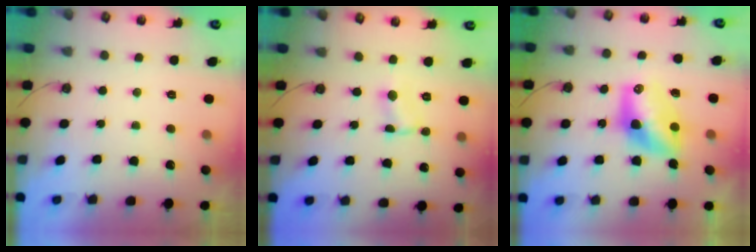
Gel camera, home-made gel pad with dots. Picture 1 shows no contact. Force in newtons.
{"total": 1.2, "press": 1.2, "slide": 0.2}
{"total": 9.8, "press": 9.8, "slide": 0.7}